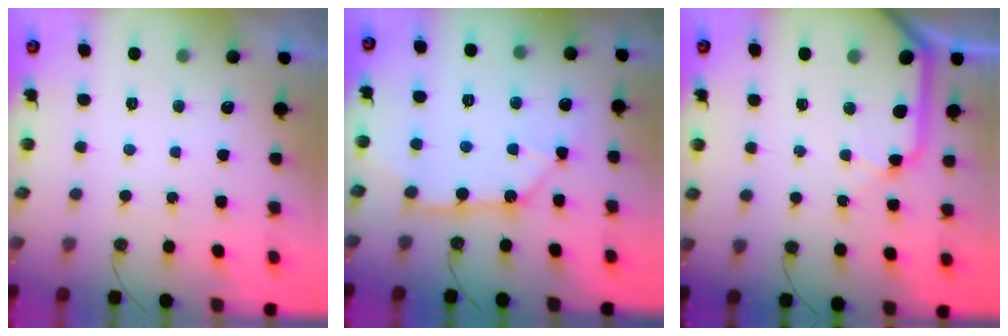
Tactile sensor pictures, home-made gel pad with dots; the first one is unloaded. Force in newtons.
{"total": 11.4, "press": 11.3, "slide": 1.4}
{"total": 11.3, "press": 11.2, "slide": 1.7}